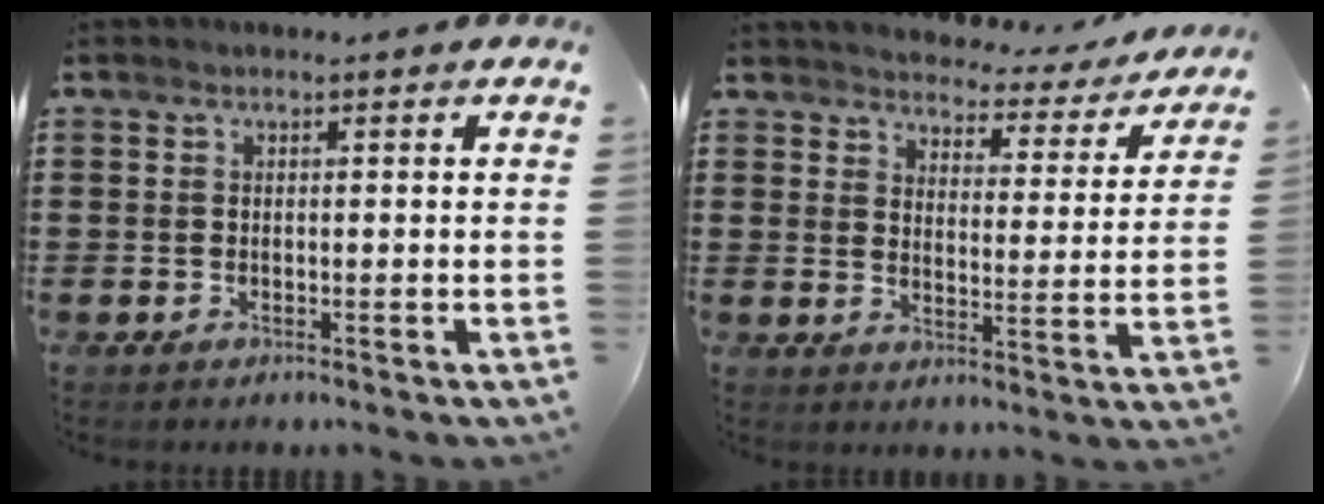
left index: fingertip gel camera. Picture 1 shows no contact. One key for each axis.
{"total": 3.2, "fx": 3.2, "fy": 0.4, "fz": 0.1, "tx": -0.017, "ty": -0.033, "tz": 0.045}